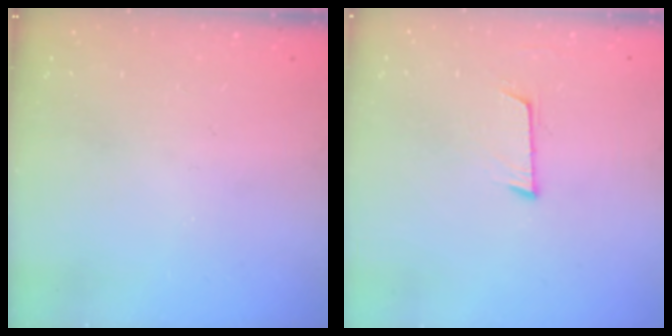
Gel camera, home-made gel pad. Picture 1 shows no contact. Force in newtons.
{"total": 5.8, "press": 5.5, "slide": 1.9}